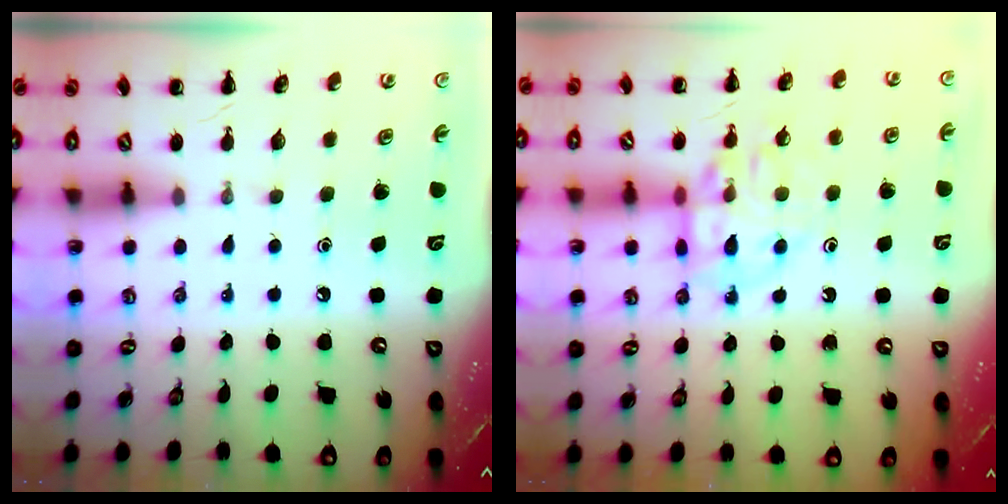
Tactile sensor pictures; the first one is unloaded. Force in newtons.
{"total": 12.3, "press": 12.1, "slide": 1.7}